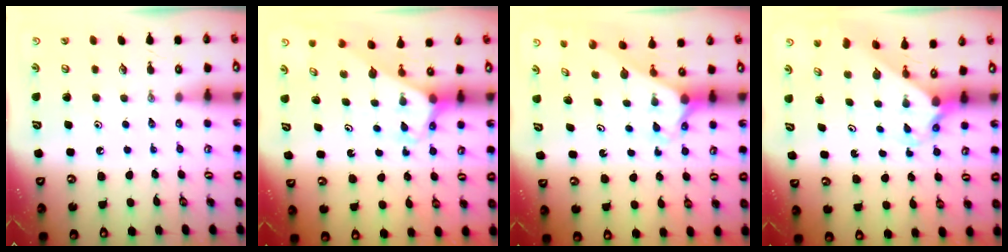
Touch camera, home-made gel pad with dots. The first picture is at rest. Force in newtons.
{"total": 3.0, "press": 3.0, "slide": 0.2}
{"total": 2.4, "press": 2.4, "slide": 0.2}
{"total": 2.4, "press": 2.4, "slide": 0.2}